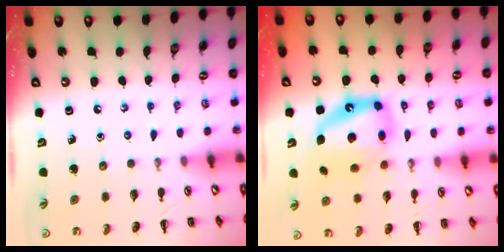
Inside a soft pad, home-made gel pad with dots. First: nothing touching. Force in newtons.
{"total": 12.3, "press": 11.9, "slide": 3.1}